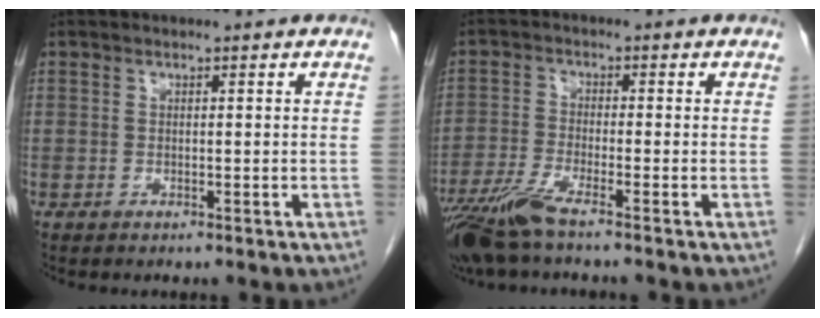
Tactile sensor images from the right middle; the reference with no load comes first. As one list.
[{"total": 6.6, "force": [-5.0, 0.0, 4.4], "torque": [-0.094, -0.020, -0.100]}]